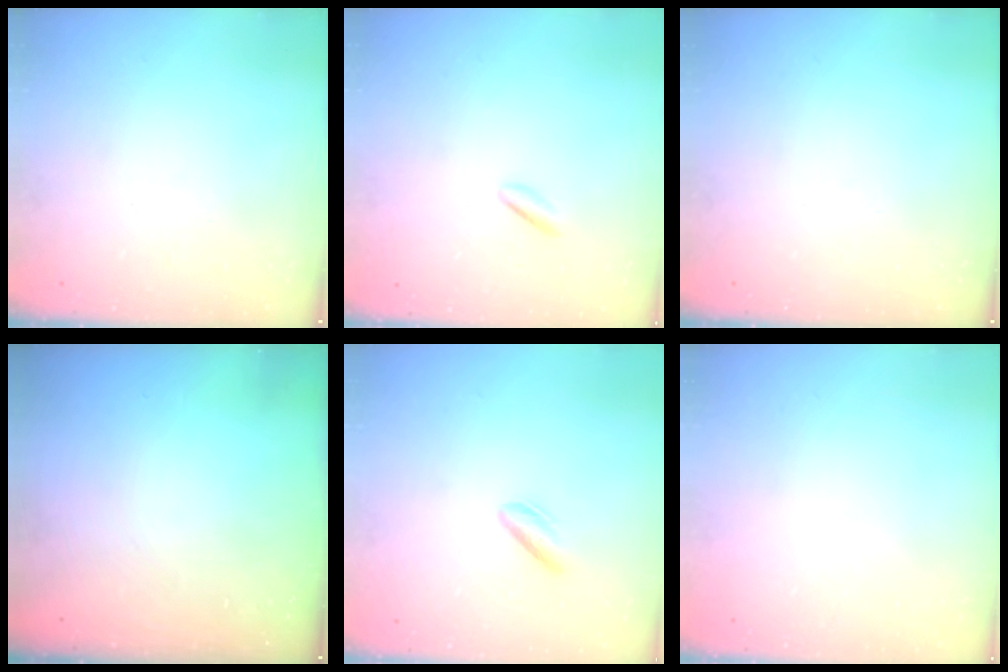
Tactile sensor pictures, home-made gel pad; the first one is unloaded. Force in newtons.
{"total": 0.8, "press": 0.6, "slide": 0.5}
{"total": 0.0}
{"total": 0.0}
{"total": 2.4, "press": 2.2, "slide": 1.1}
{"total": 2.0, "press": 2.0, "slide": 0.1}